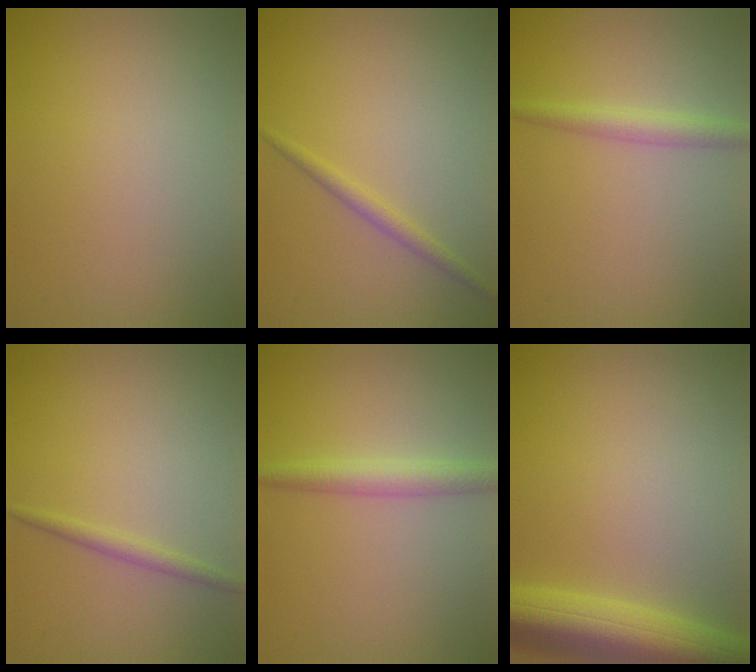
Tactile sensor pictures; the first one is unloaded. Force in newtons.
{"total": 1.5, "press": 1.5, "slide": 0.0}
{"total": 2.1, "press": 2.1, "slide": 0.1}
{"total": 1.3, "press": 1.3, "slide": 0.1}
{"total": 2.6, "press": 2.6, "slide": 0.1}
{"total": 8.2, "press": 8.1, "slide": 0.4}